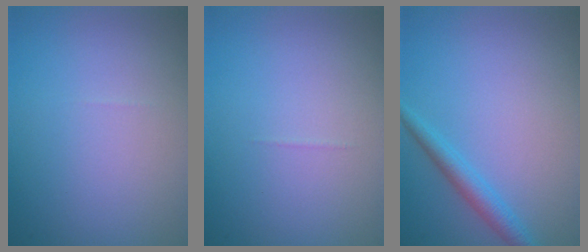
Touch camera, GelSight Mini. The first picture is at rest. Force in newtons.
{"total": 0.0}
{"total": 2.1, "press": 2.1, "slide": 0.1}